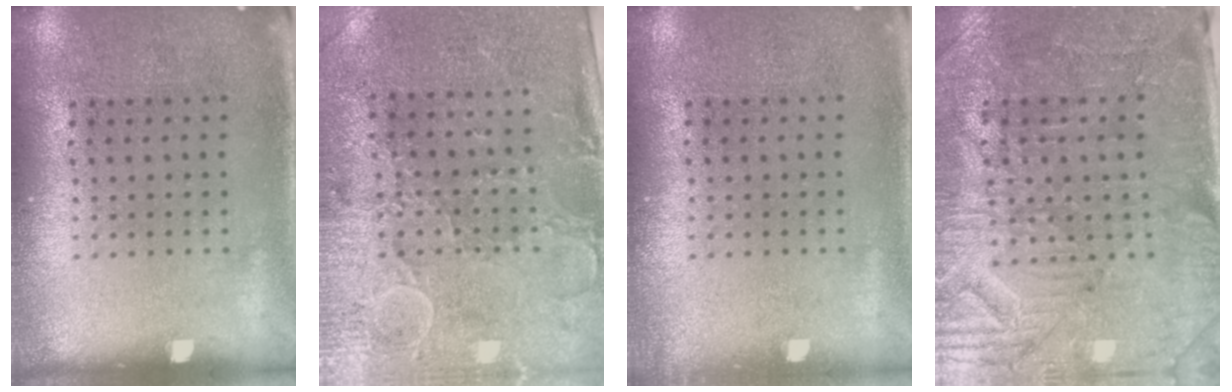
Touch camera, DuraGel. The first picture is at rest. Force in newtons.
{"total": 3.0, "press": 2.6, "slide": 1.5}
{"total": 0.5, "press": 0.5, "slide": 0.1}
{"total": 3.8, "press": 3.5, "slide": 1.3}